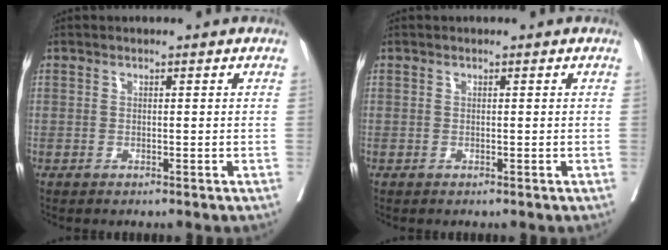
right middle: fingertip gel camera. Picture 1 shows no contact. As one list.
[{"total": 0.0}]